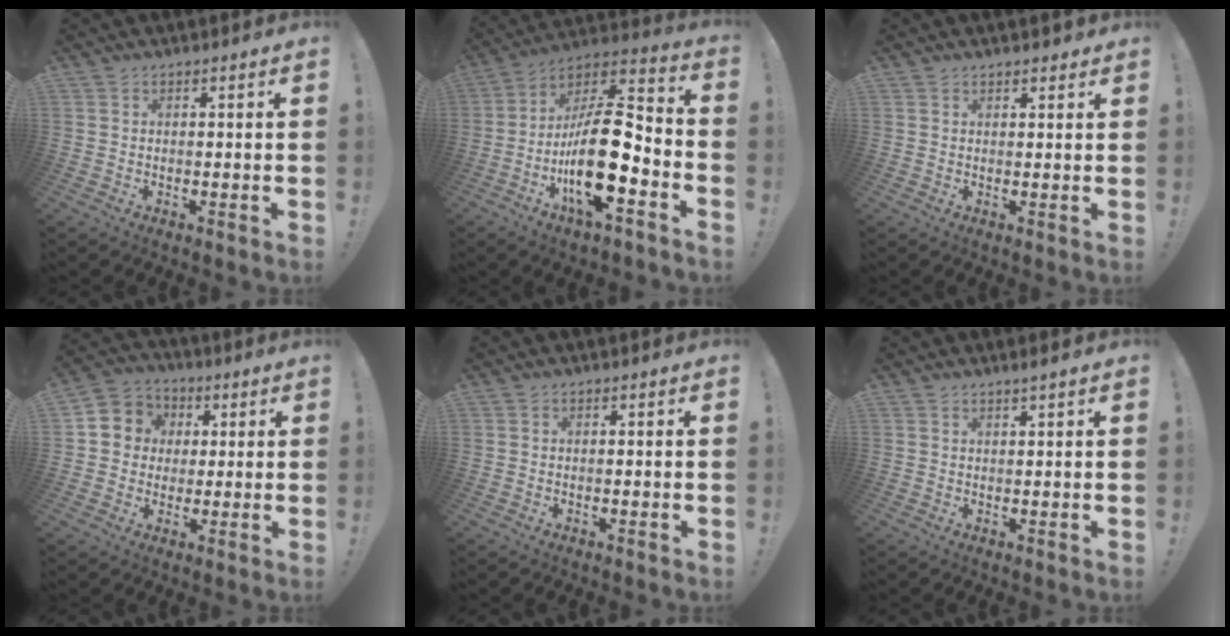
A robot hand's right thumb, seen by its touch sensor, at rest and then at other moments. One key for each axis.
{"total": 22.2, "fx": -6.4, "fy": 8.0, "fz": 19.7, "tx": -0.367, "ty": 0.034, "tz": -0.104}
{"total": 1.2, "fx": 1.0, "fy": 0.7, "fz": 0.3, "tx": 0.002, "ty": -0.004, "tz": 0.017}
{"total": 8.1, "fx": 0.2, "fy": 7.8, "fz": 2.1, "tx": -0.033, "ty": 0.013, "tz": 0.012}
{"total": 0.0}
{"total": 1.5, "fx": 1.1, "fy": -0.1, "fz": 1.0, "tx": -0.022, "ty": 0.000, "tz": 0.019}